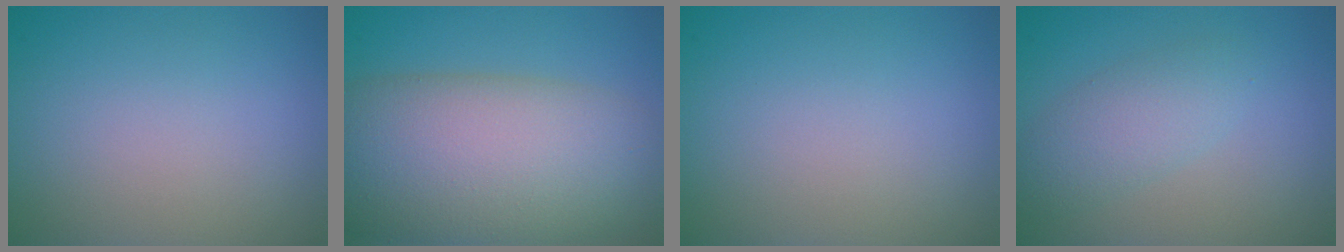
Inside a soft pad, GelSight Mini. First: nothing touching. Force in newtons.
{"total": 13.6, "press": 13.6, "slide": 0.4}
{"total": 0.0}
{"total": 3.0, "press": 3.0, "slide": 0.2}